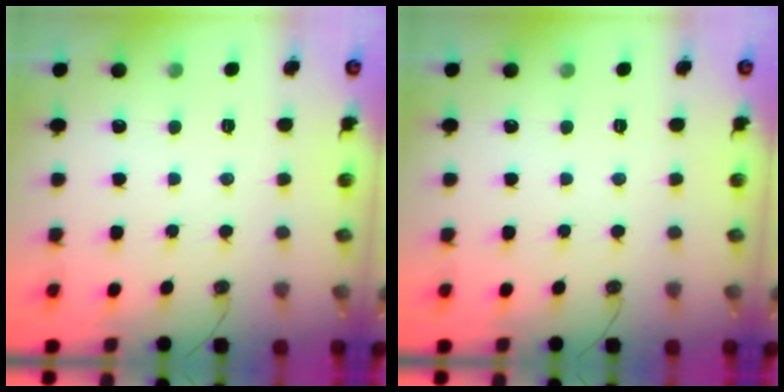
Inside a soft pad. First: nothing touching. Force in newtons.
{"total": 0.0}